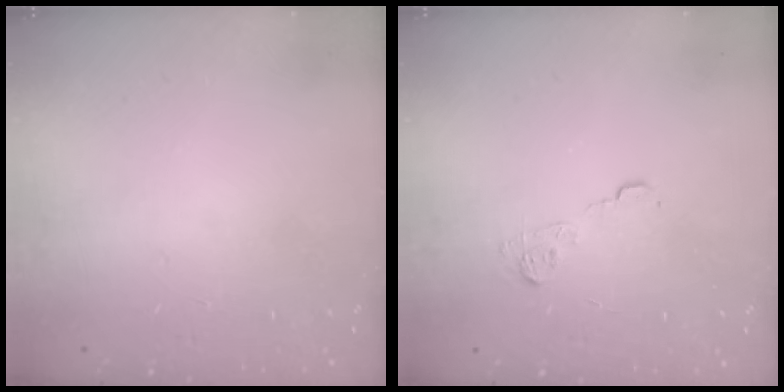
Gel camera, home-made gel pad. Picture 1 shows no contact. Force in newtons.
{"total": 7.3, "press": 7.3, "slide": 0.5}